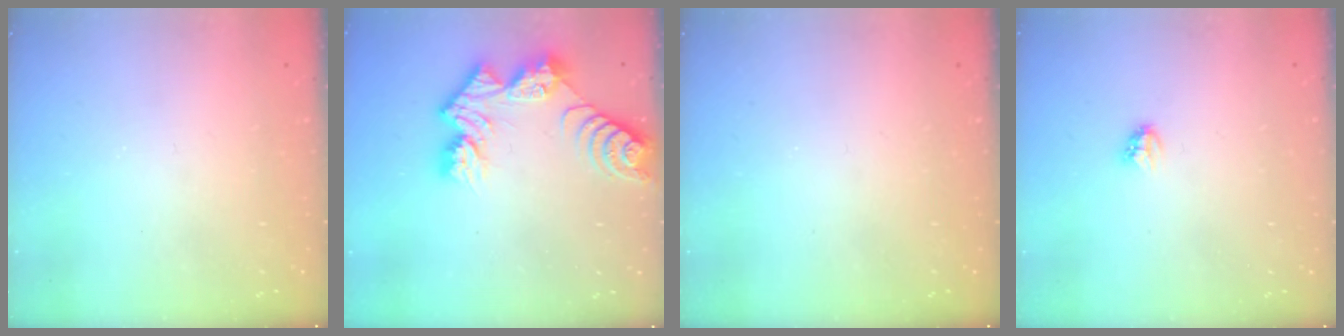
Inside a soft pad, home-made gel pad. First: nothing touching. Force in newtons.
{"total": 11.0, "press": 11.0, "slide": 0.8}
{"total": 0.0}
{"total": 2.8, "press": 2.8, "slide": 0.3}